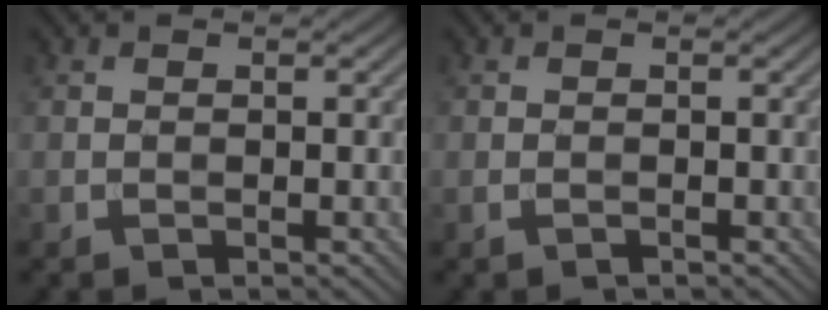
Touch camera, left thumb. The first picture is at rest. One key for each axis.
{"total": 0.6, "fx": -0.4, "fy": 0.2, "fz": 0.3, "tx": -0.007, "ty": -0.001, "tz": -0.007}